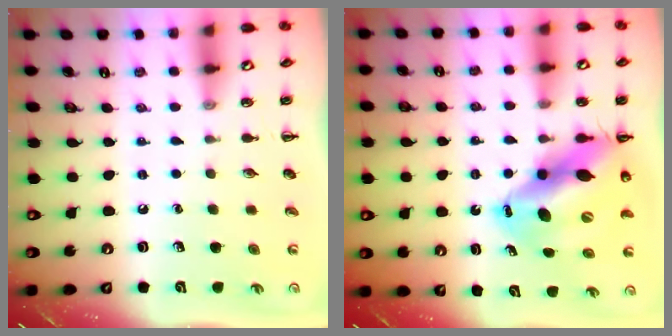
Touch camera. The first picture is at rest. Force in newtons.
{"total": 16.7, "press": 16.0, "slide": 5.0}